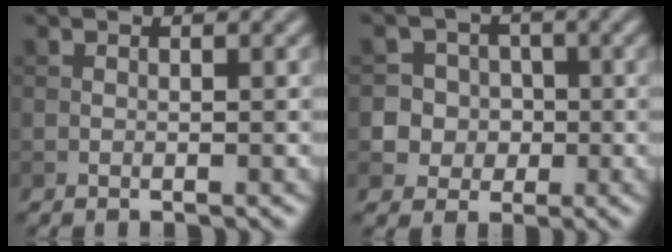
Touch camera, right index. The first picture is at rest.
{"total": 6.4, "force": [-0.7, 6.2, 1.2], "torque": [-0.010, 0.018, -0.021]}